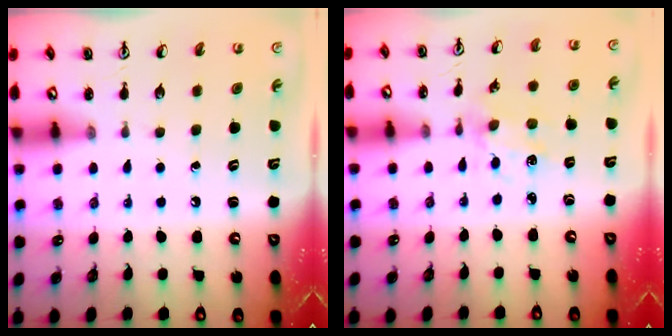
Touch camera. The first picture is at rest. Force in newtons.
{"total": 2.0, "press": 2.0, "slide": 0.2}